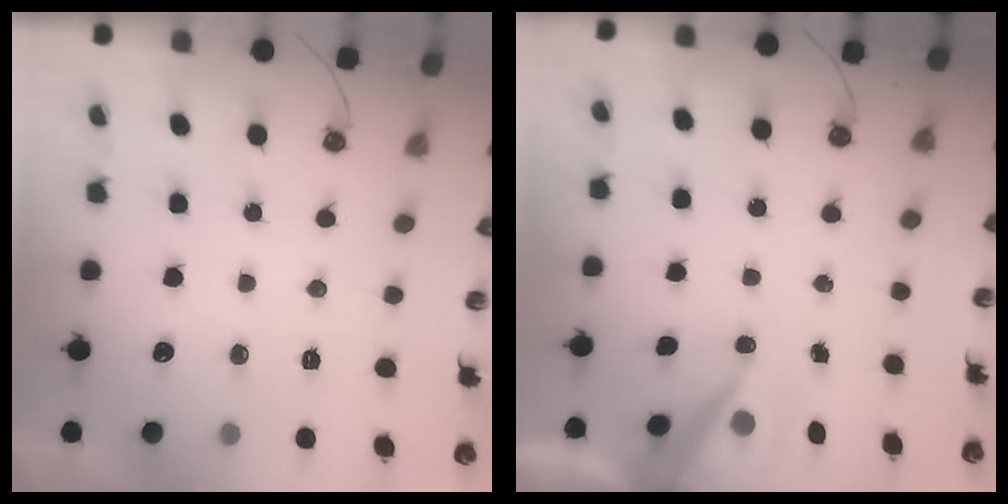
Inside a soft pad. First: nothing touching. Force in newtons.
{"total": 8.0, "press": 8.0, "slide": 0.6}